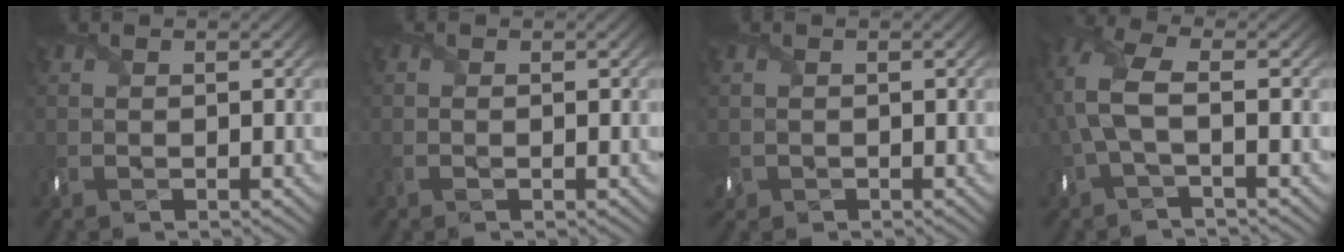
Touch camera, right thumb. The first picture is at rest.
{"total": 0.0}
{"total": 1.2, "force": [-0.3, 1.1, 0.3], "torque": [-0.015, -0.004, -0.011]}
{"total": 6.2, "force": [-0.4, 2.5, 5.7], "torque": [-0.140, 0.016, -0.019]}